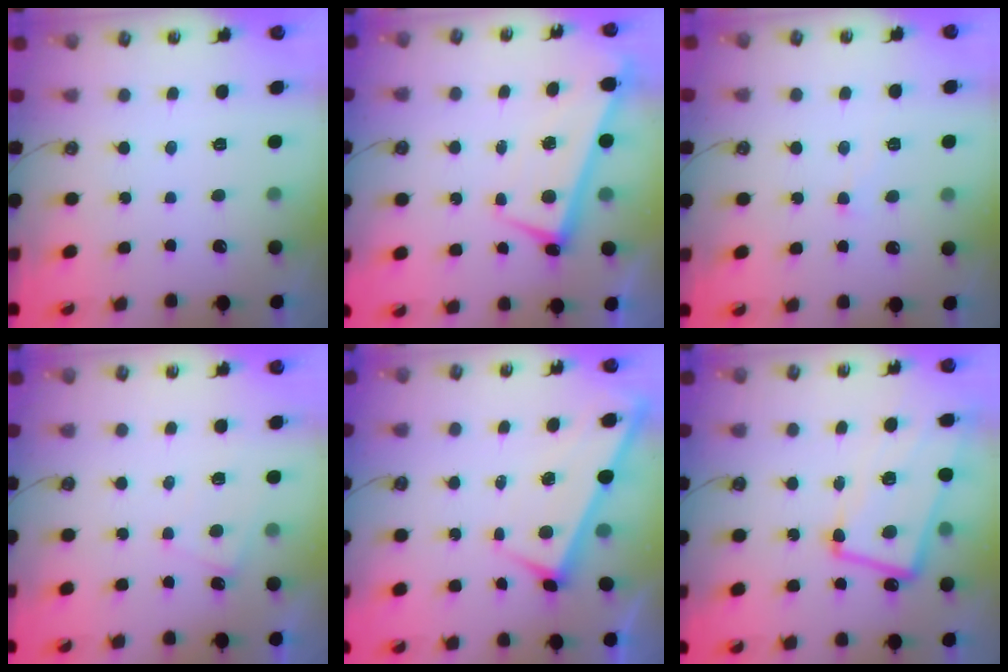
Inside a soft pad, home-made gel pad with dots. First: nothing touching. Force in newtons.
{"total": 1.3, "press": 1.1, "slide": 0.8}
{"total": 2.2, "press": 2.2, "slide": 0.4}
{"total": 3.9, "press": 3.9, "slide": 0.2}
{"total": 2.6, "press": 2.6, "slide": 0.2}
{"total": 7.4, "press": 7.2, "slide": 1.8}